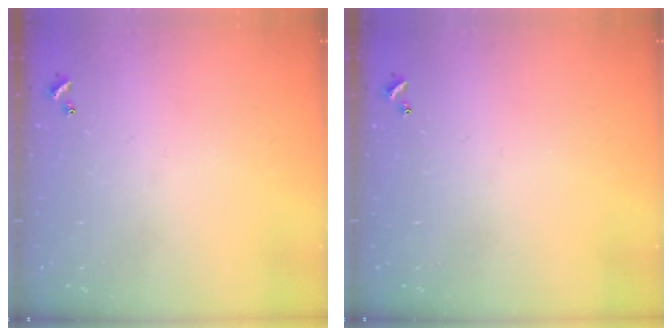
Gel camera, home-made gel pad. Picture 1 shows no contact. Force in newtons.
{"total": 0.0}